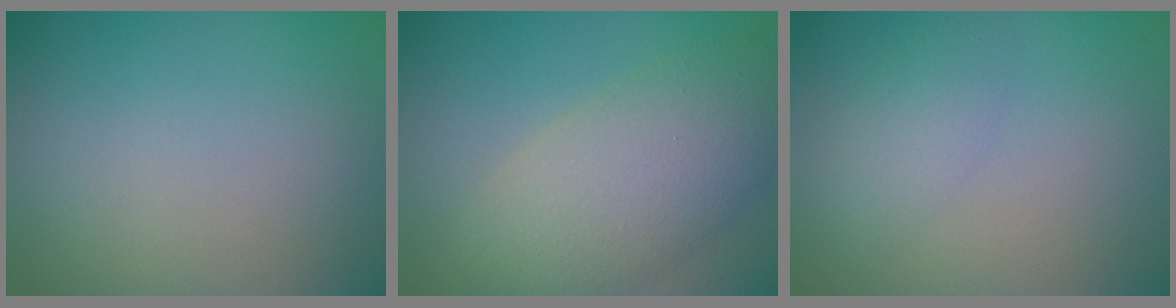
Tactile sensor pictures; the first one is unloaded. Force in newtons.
{"total": 7.7, "press": 7.7, "slide": 0.4}
{"total": 1.9, "press": 1.9, "slide": 0.1}